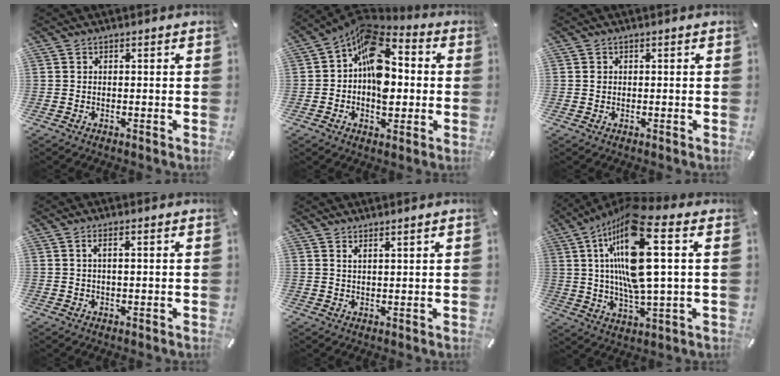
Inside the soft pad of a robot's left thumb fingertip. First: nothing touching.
{"total": 14.8, "force": [0.8, 10.1, 10.8], "torque": [-0.176, -0.018, 0.014]}
{"total": 0.7, "force": [0.1, 0.6, 0.2], "torque": [-0.003, 0.004, 0.000]}
{"total": 2.3, "force": [0.6, 0.5, 2.1], "torque": [-0.042, 0.001, 0.009]}
{"total": 1.9, "force": [1.7, -0.3, 0.8], "torque": [-0.016, -0.006, 0.032]}
{"total": 20.4, "force": [5.6, 5.4, 18.8], "torque": [-0.380, -0.020, 0.077]}